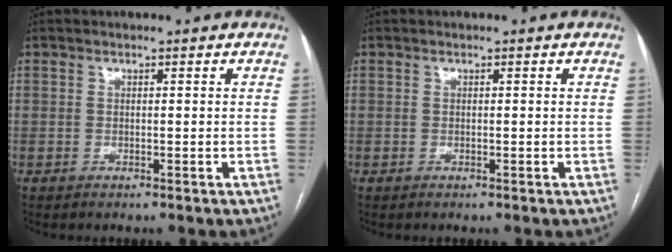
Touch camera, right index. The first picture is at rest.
{"total": 0.0}